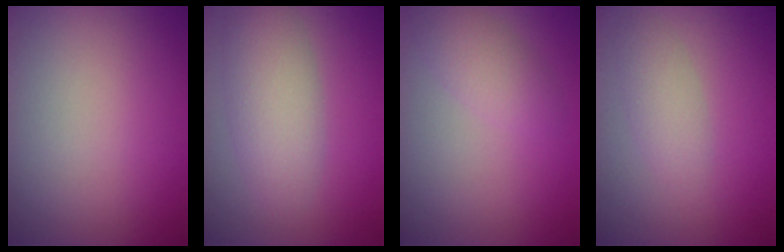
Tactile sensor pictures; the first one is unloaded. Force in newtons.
{"total": 4.2, "press": 4.2, "slide": 0.2}
{"total": 2.0, "press": 2.0, "slide": 0.2}
{"total": 1.8, "press": 1.8, "slide": 0.1}